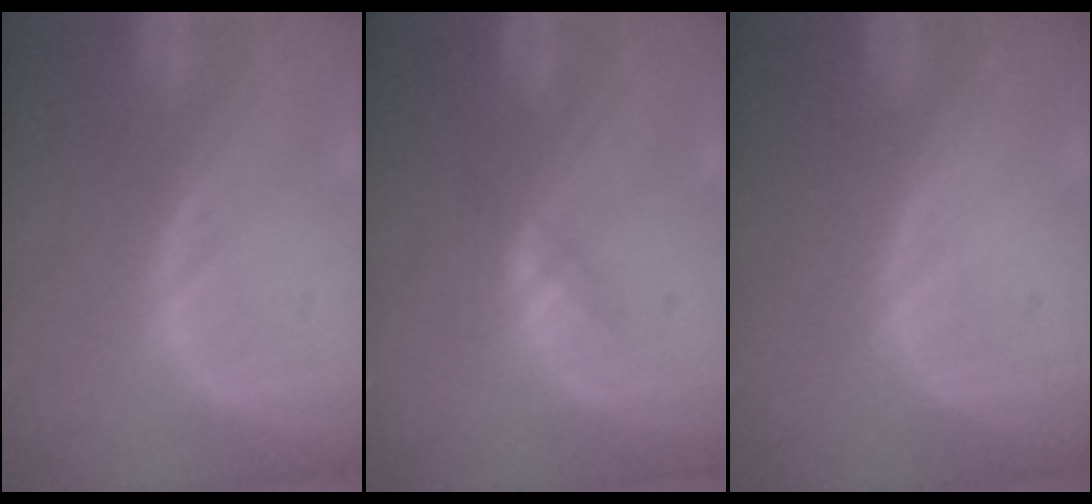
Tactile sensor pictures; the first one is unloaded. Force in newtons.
{"total": 1.3, "press": 1.3, "slide": 0.2}
{"total": 0.0}